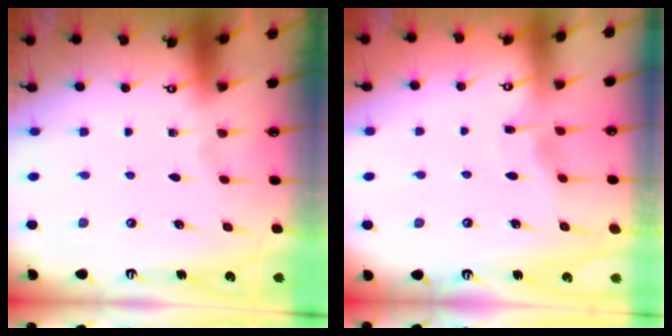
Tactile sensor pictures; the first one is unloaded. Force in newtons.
{"total": 3.0, "press": 2.9, "slide": 0.4}